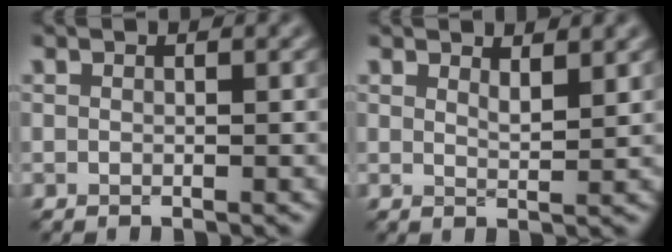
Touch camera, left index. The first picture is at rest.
{"total": 1.7, "force": [1.4, 0.3, 0.9], "torque": [-0.014, -0.001, 0.025]}